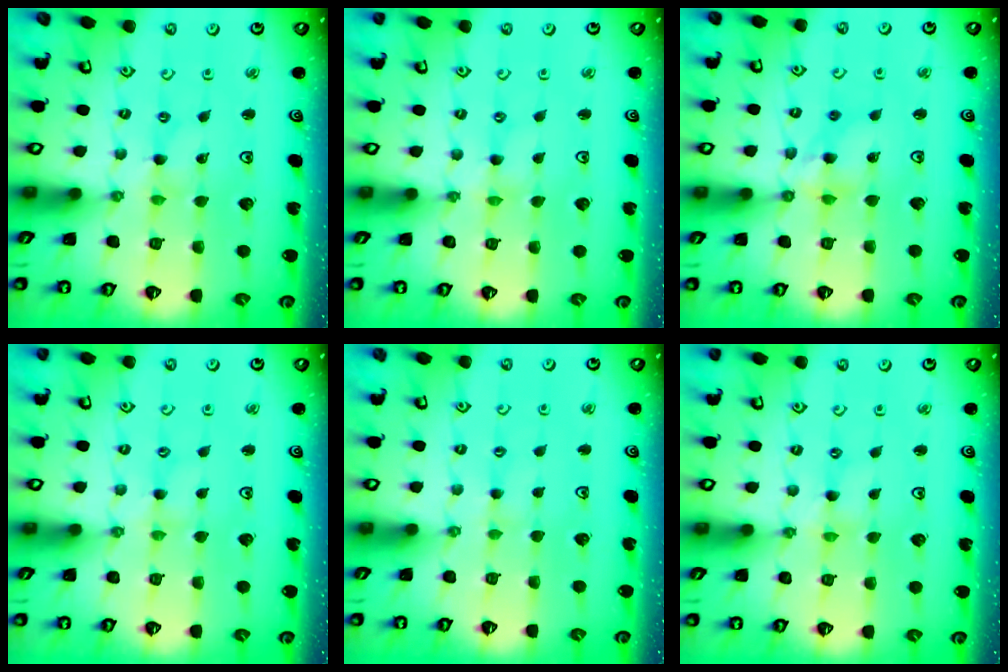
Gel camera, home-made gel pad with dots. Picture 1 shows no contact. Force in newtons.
{"total": 0.0}
{"total": 6.7, "press": 6.7, "slide": 0.6}
{"total": 2.0, "press": 2.0, "slide": 0.3}
{"total": 1.9, "press": 1.9, "slide": 0.3}
{"total": 0.0}